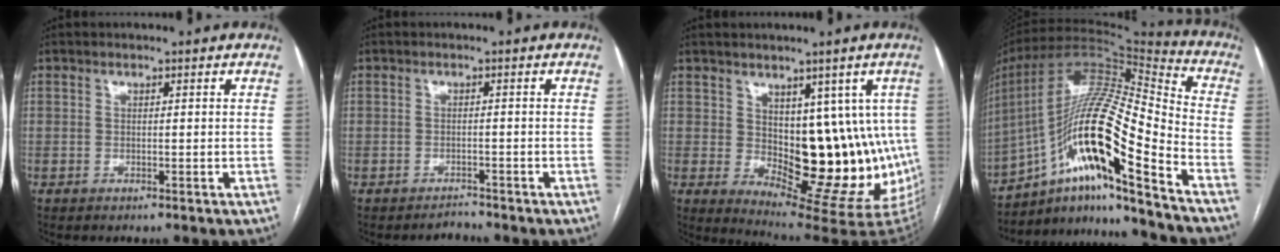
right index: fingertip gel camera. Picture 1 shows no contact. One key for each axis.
{"total": 1.5, "fx": -1.5, "fy": 0.1, "fz": -0.3, "tx": 0.012, "ty": -0.004, "tz": -0.021}
{"total": 14.4, "fx": 0.9, "fy": 7.6, "fz": 12.2, "tx": -0.145, "ty": 0.000, "tz": 0.031}
{"total": 22.0, "fx": -11.4, "fy": 1.7, "fz": 18.8, "tx": -0.354, "ty": 0.006, "tz": -0.201}